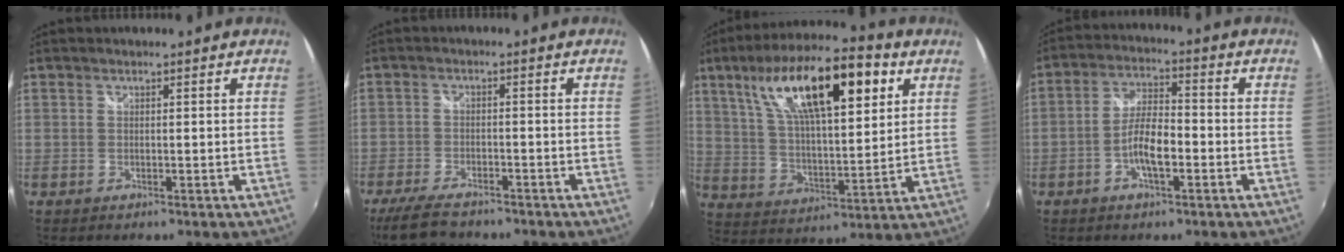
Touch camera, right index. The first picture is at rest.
{"total": 9.0, "force": [-7.5, 2.8, 4.1], "torque": [-0.110, -0.021, -0.131]}
{"total": 21.4, "force": [10.0, 7.3, 17.5], "torque": [-0.311, 0.037, 0.169]}
{"total": 6.9, "force": [-2.7, 2.2, 6.0], "torque": [-0.121, 0.009, -0.050]}